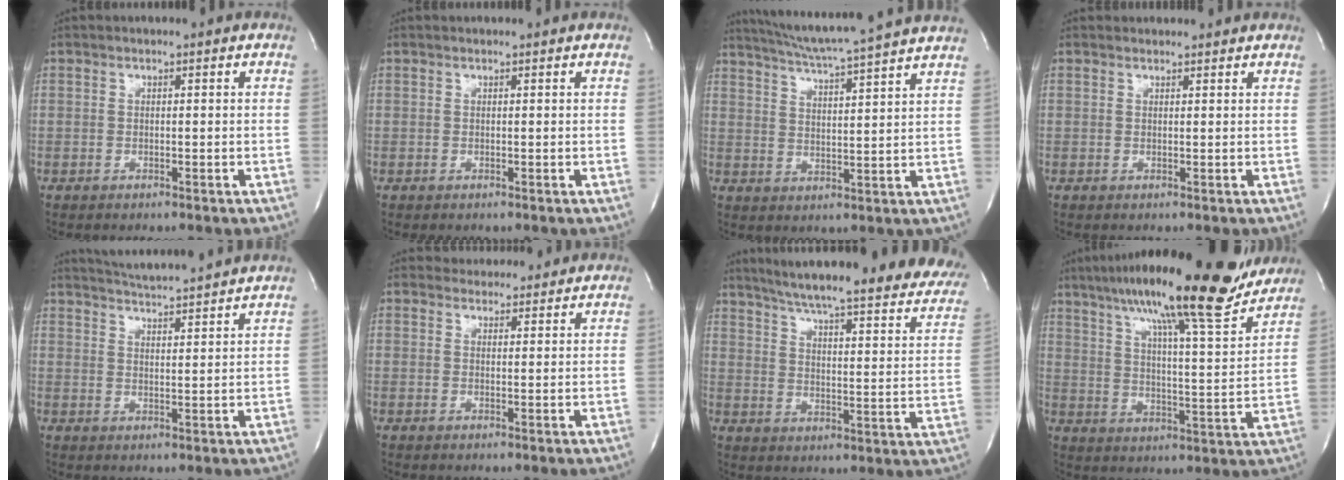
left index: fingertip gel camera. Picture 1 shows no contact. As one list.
[{"total": 0.0}, {"total": 16.7, "force": [15.0, -1.5, 7.1], "torque": [-0.130, -0.015, 0.205]}, {"total": 2.7, "force": [2.6, 0.7, 0.1], "torque": [-0.006, 0.012, 0.027]}, {"total": 11.0, "force": [10.4, -0.6, 3.5], "torque": [-0.068, 0.008, 0.145]}, {"total": 5.1, "force": [4.8, 1.8, 0.2], "torque": [0.000, 0.006, 0.056]}, {"total": 30.8, "force": [25.2, 4.5, 17.1], "torque": [-0.217, -0.055, 0.304]}, {"total": 23.7, "force": [18.8, 2.3, 14.3], "torque": [-0.235, 0.002, 0.266]}]